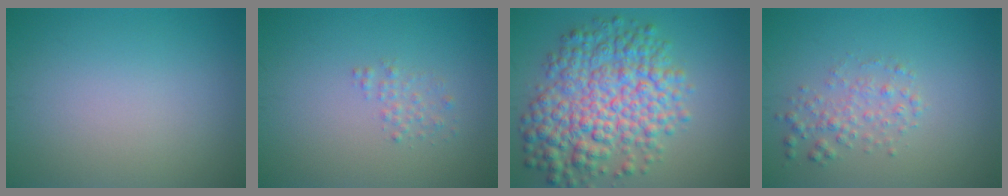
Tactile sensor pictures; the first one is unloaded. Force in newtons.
{"total": 1.2, "press": 1.2, "slide": 0.0}
{"total": 8.9, "press": 8.9, "slide": 0.2}
{"total": 2.1, "press": 2.1, "slide": 0.0}